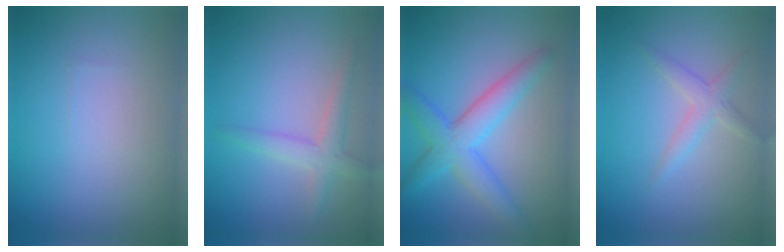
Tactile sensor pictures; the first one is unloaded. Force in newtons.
{"total": 2.5, "press": 2.5, "slide": 0.1}
{"total": 4.9, "press": 4.9, "slide": 0.1}
{"total": 1.8, "press": 1.8, "slide": 0.0}